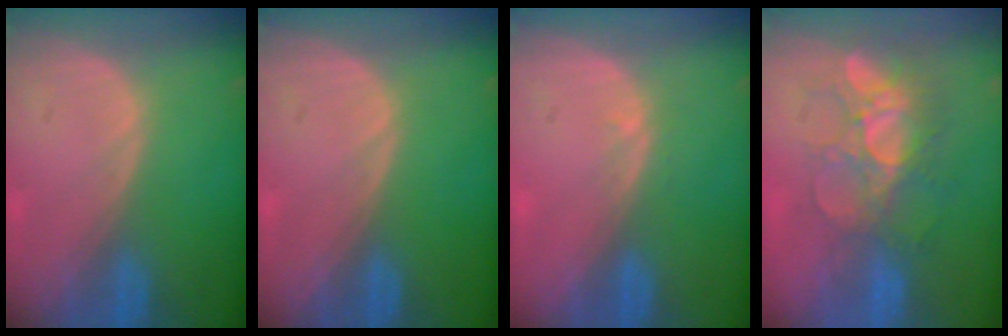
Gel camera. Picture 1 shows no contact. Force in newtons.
{"total": 0.0}
{"total": 0.8, "press": 0.6, "slide": 0.6}
{"total": 9.2, "press": 8.2, "slide": 4.3}